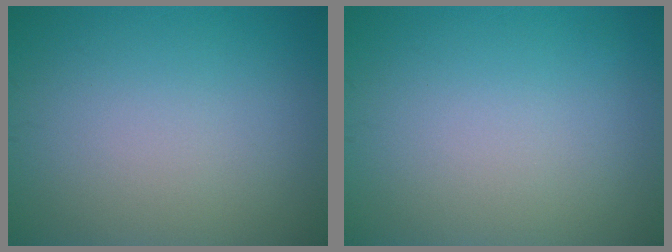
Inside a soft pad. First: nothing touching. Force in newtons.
{"total": 0.0}